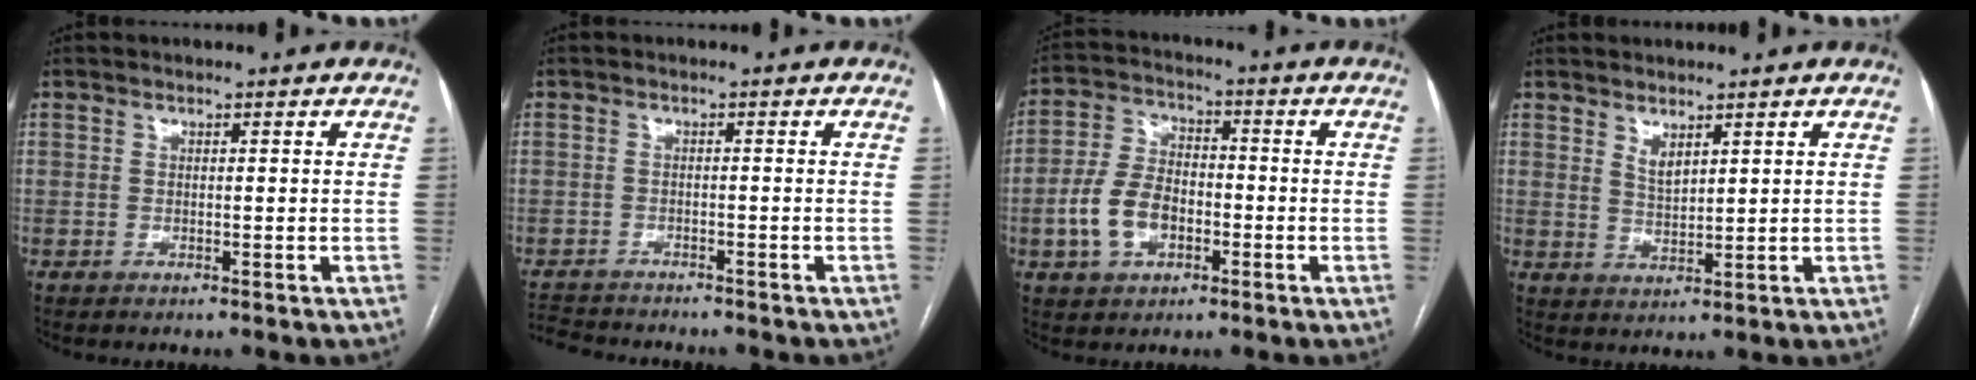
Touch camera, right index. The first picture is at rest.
{"total": 6.5, "force": [-6.2, 1.2, 1.4], "torque": [-0.023, -0.007, -0.100]}
{"total": 9.0, "force": [-2.7, 5.7, 6.5], "torque": [-0.145, 0.018, -0.049]}
{"total": 2.6, "force": [1.9, 0.8, 1.6], "torque": [-0.032, -0.010, 0.044]}